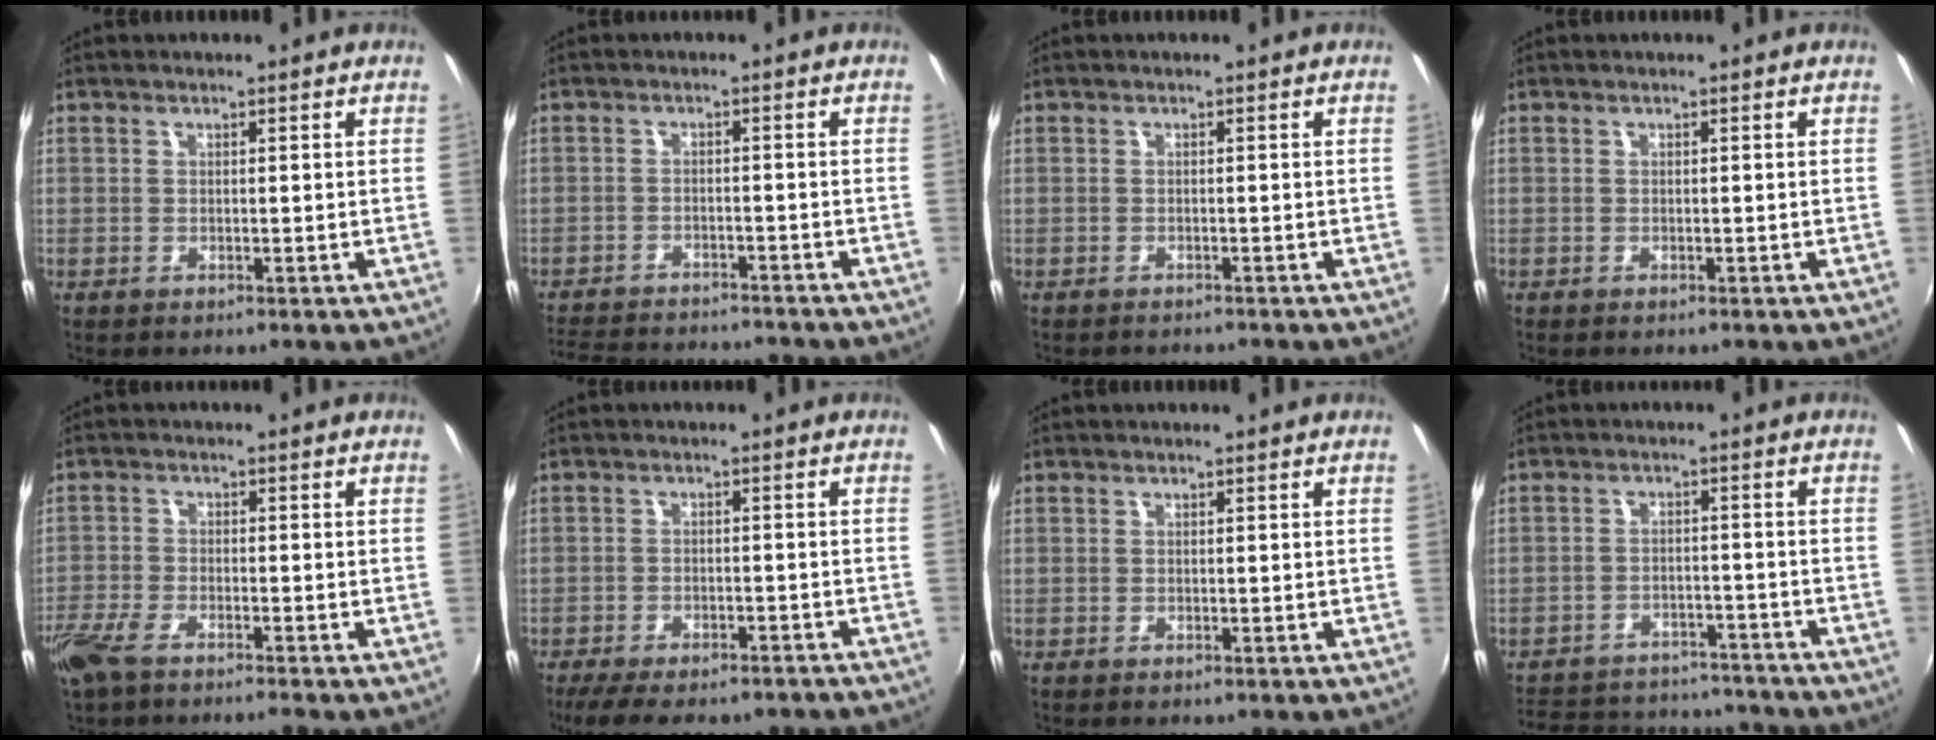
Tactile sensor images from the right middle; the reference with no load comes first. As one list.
[{"total": 13.3, "force": [-12.1, 2.9, 4.8], "torque": [-0.113, -0.008, -0.180]}, {"total": 1.9, "force": [-1.8, 0.4, 0.3], "torque": [-0.013, -0.011, -0.028]}, {"total": 0.0}, {"total": 6.6, "force": [-5.0, 1.6, 3.9], "torque": [-0.105, -0.019, -0.100]}, {"total": 14.0, "force": [-11.6, 4.0, 6.9], "torque": [-0.144, -0.031, -0.162]}, {"total": 0.0}, {"total": 17.4, "force": [-14.6, 7.5, 5.6], "torque": [-0.138, 0.031, -0.188]}]